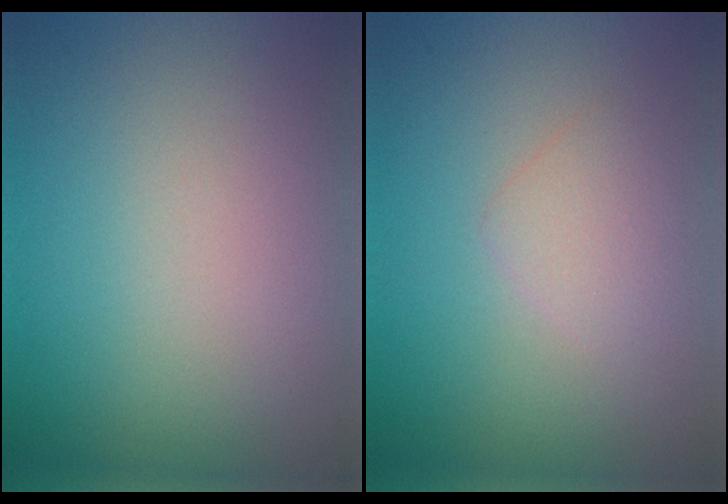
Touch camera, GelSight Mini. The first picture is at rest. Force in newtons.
{"total": 1.6, "press": 1.6, "slide": 0.1}